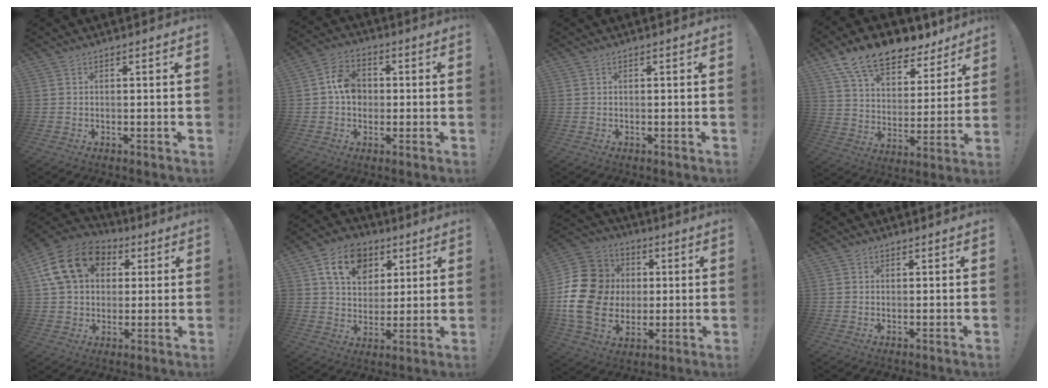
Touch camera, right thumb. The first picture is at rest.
{"total": 9.2, "force": [0.1, 7.4, 5.5], "torque": [-0.080, 0.017, 0.006]}
{"total": 0.0}
{"total": 14.7, "force": [11.2, 7.0, 6.4], "torque": [-0.109, -0.081, 0.202]}
{"total": 18.2, "force": [6.4, 13.8, 10.0], "torque": [-0.163, -0.007, 0.124]}
{"total": 14.3, "force": [6.4, 10.5, 7.3], "torque": [-0.104, -0.022, 0.122]}
{"total": 20.9, "force": [0.3, 17.6, 11.2], "torque": [-0.205, 0.017, 0.037]}
{"total": 1.1, "force": [0.8, 0.8, 0.1], "torque": [0.005, -0.002, 0.015]}